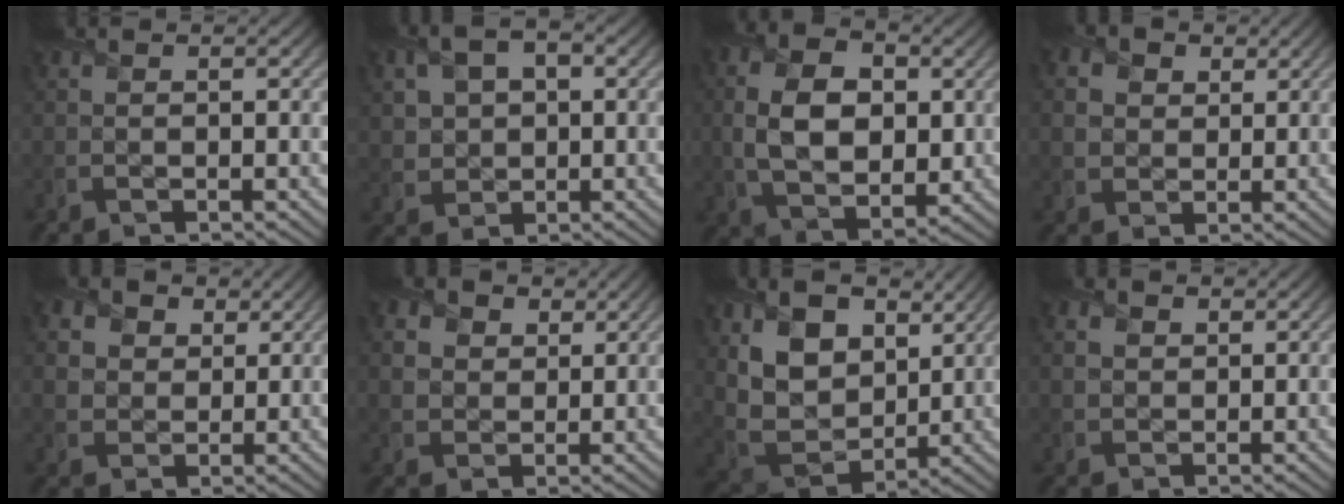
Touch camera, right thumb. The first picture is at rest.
{"total": 6.5, "force": [1.7, 4.7, 4.3], "torque": [-0.097, 0.005, 0.029]}
{"total": 10.3, "force": [0.8, 6.7, 7.8], "torque": [-0.172, -0.002, 0.009]}
{"total": 4.8, "force": [1.9, 3.9, 2.0], "torque": [-0.085, 0.001, 0.030]}
{"total": 7.1, "force": [3.6, 5.3, 2.9], "torque": [-0.123, 0.005, 0.066]}
{"total": 5.7, "force": [2.8, 4.3, 2.4], "torque": [-0.099, -0.003, 0.049]}
{"total": 11.0, "force": [4.1, 7.4, 7.0], "torque": [-0.164, -0.006, 0.073]}
{"total": 2.9, "force": [1.1, 2.3, 1.5], "torque": [-0.044, 0.002, 0.022]}